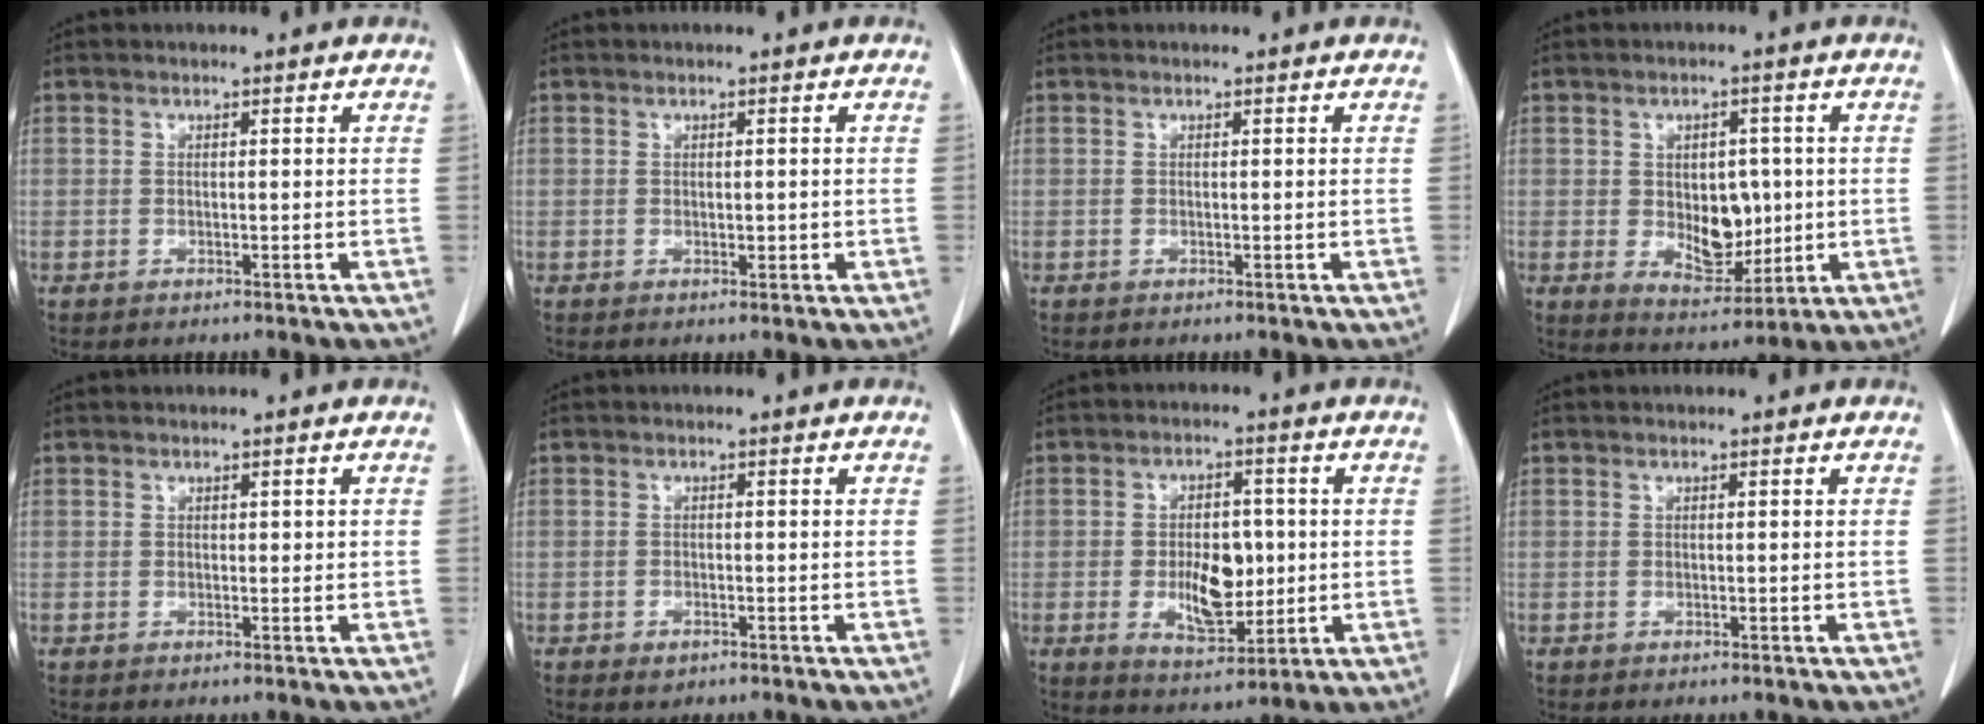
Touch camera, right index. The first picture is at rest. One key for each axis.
{"total": 1.1, "fx": -0.1, "fy": 0.5, "fz": 1.0, "tx": -0.014, "ty": -0.002, "tz": 0.001}
{"total": 0.0}
{"total": 8.3, "fx": 0.0, "fy": 5.1, "fz": 6.6, "tx": -0.097, "ty": 0.001, "tz": 0.016}
{"total": 0.7, "fx": 0.2, "fy": 0.5, "fz": 0.5, "tx": -0.003, "ty": 0.000, "tz": 0.004}
{"total": 1.2, "fx": -0.6, "fy": 0.8, "fz": 0.6, "tx": -0.005, "ty": 0.002, "tz": -0.002}
{"total": 8.9, "fx": -0.7, "fy": 4.4, "fz": 7.7, "tx": -0.129, "ty": 0.000, "tz": -0.001}
{"total": 0.0}